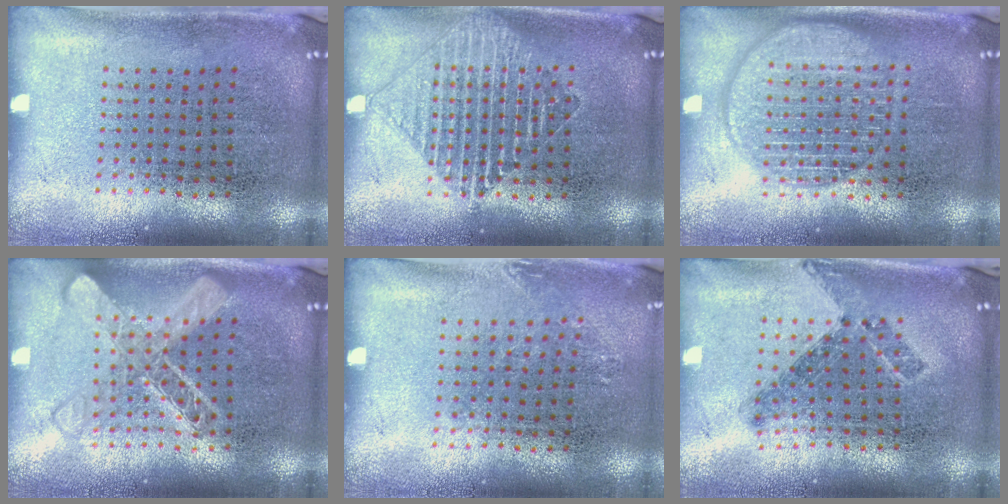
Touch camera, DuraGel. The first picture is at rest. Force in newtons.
{"total": 1.4, "press": 1.3, "slide": 0.3}
{"total": 2.3, "press": 2.3, "slide": 0.3}
{"total": 3.1, "press": 3.1, "slide": 0.5}
{"total": 0.8, "press": 0.8, "slide": 0.1}
{"total": 0.8, "press": 0.8, "slide": 0.3}